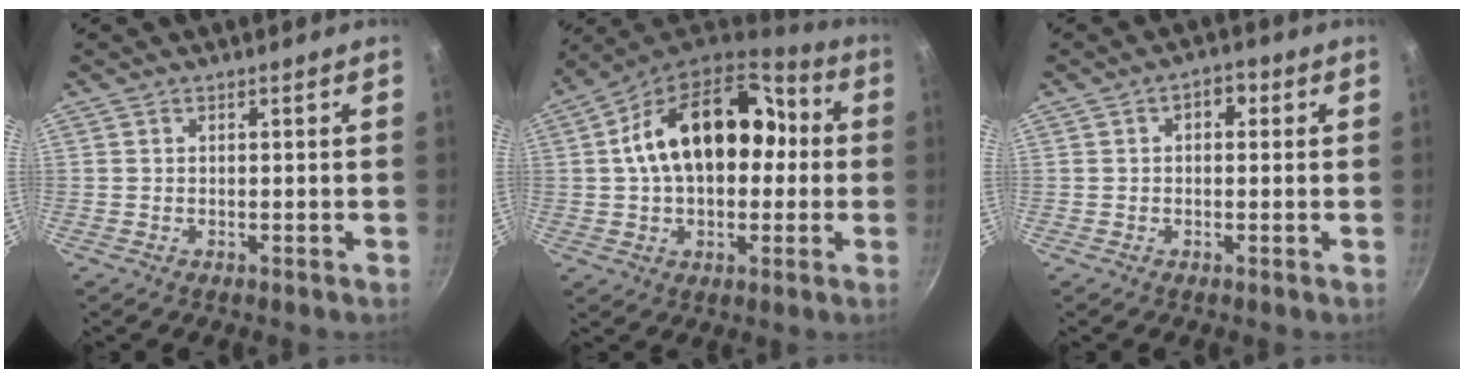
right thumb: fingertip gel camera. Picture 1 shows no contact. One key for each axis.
{"total": 21.6, "fx": 2.1, "fy": 14.1, "fz": 16.2, "tx": -0.238, "ty": 0.044, "tz": 0.019}
{"total": 3.3, "fx": 0.7, "fy": 2.2, "fz": 2.3, "tx": -0.016, "ty": 0.008, "tz": 0.003}